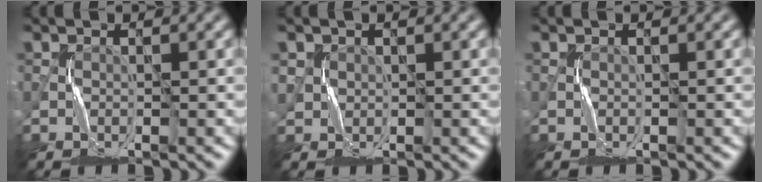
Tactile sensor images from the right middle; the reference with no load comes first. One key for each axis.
{"total": 1.1, "fx": 0.7, "fy": 0.8, "fz": -0.4, "tx": 0.007, "ty": -0.006, "tz": 0.015}
{"total": 0.0}